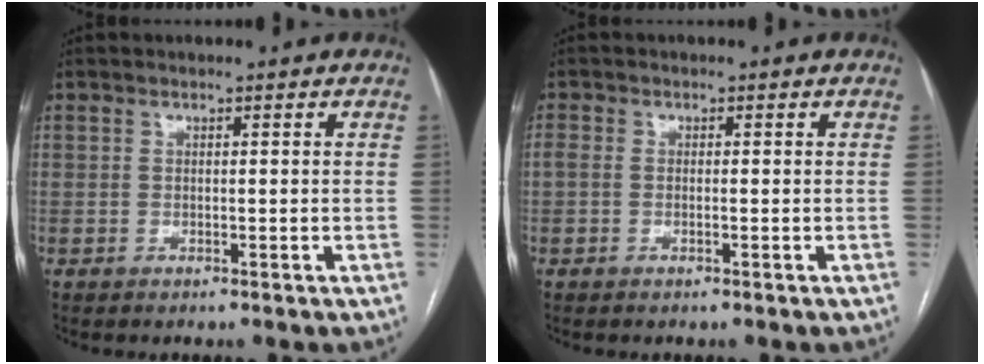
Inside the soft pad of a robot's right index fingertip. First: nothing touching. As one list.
[{"total": 1.6, "force": [-0.4, 0.7, 1.4], "torque": [-0.036, 0.010, -0.003]}]